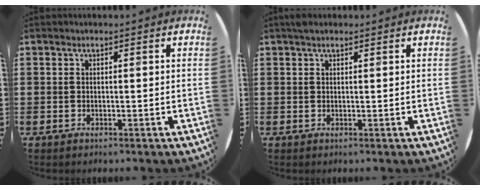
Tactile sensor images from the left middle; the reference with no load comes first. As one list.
[{"total": 1.0, "force": [0.8, 0.4, 0.3], "torque": [-0.007, 0.004, 0.014]}]